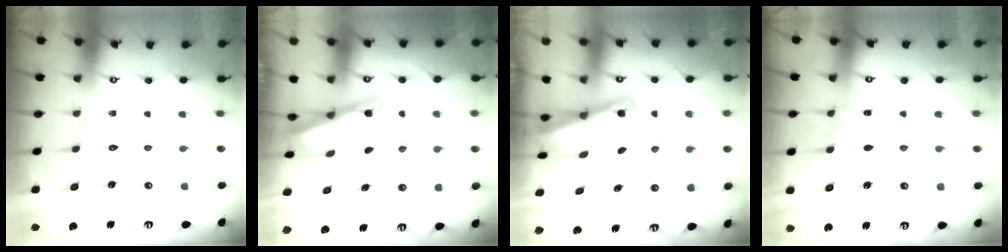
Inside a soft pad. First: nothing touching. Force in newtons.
{"total": 2.9, "press": 2.9, "slide": 0.2}
{"total": 2.2, "press": 2.2, "slide": 0.3}
{"total": 3.5, "press": 3.5, "slide": 0.5}